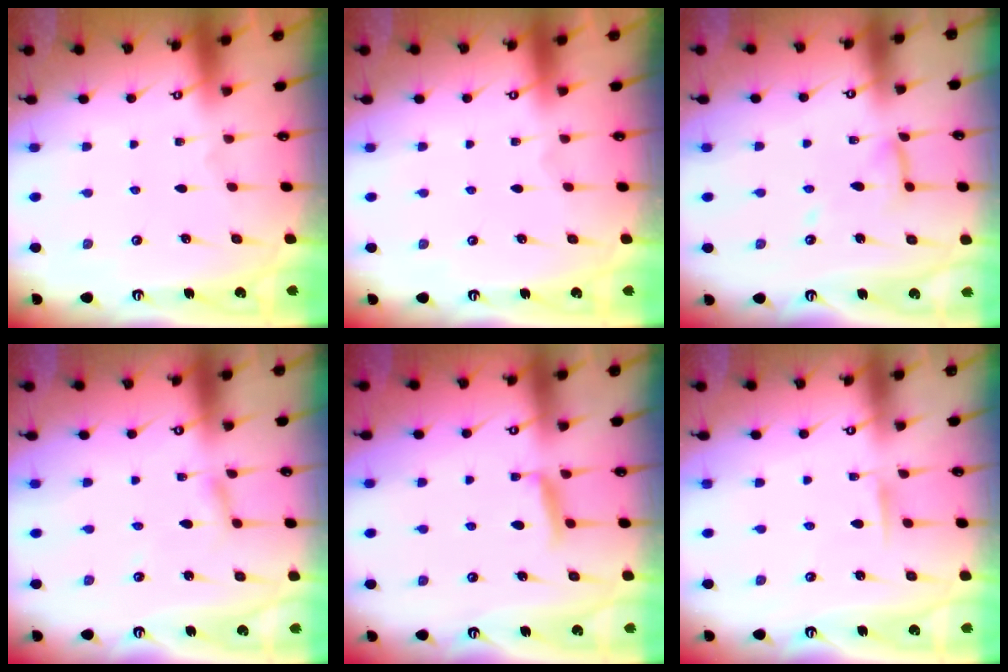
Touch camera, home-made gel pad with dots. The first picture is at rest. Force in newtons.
{"total": 0.0}
{"total": 9.5, "press": 9.5, "slide": 0.8}
{"total": 2.4, "press": 2.4, "slide": 0.2}
{"total": 7.1, "press": 7.1, "slide": 0.9}
{"total": 4.0, "press": 3.9, "slide": 0.5}